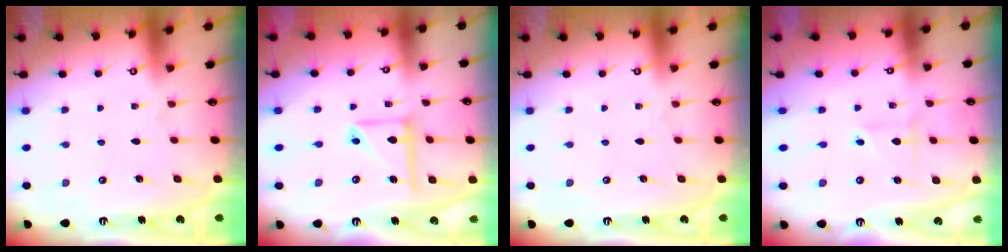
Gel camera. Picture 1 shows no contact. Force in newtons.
{"total": 11.6, "press": 11.5, "slide": 1.2}
{"total": 0.0}
{"total": 2.2, "press": 2.2, "slide": 0.3}